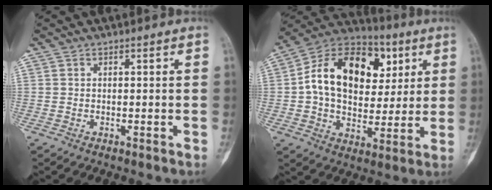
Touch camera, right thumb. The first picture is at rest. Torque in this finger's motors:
{"motor_torque": [1.89, 2.48, 1.04, -0.75, 0.51]}